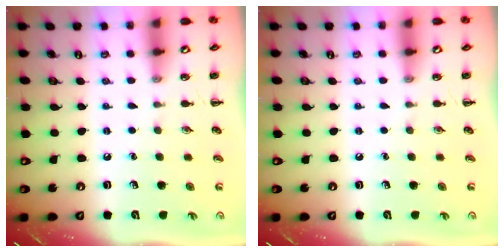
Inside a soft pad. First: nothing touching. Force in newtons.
{"total": 0.0}